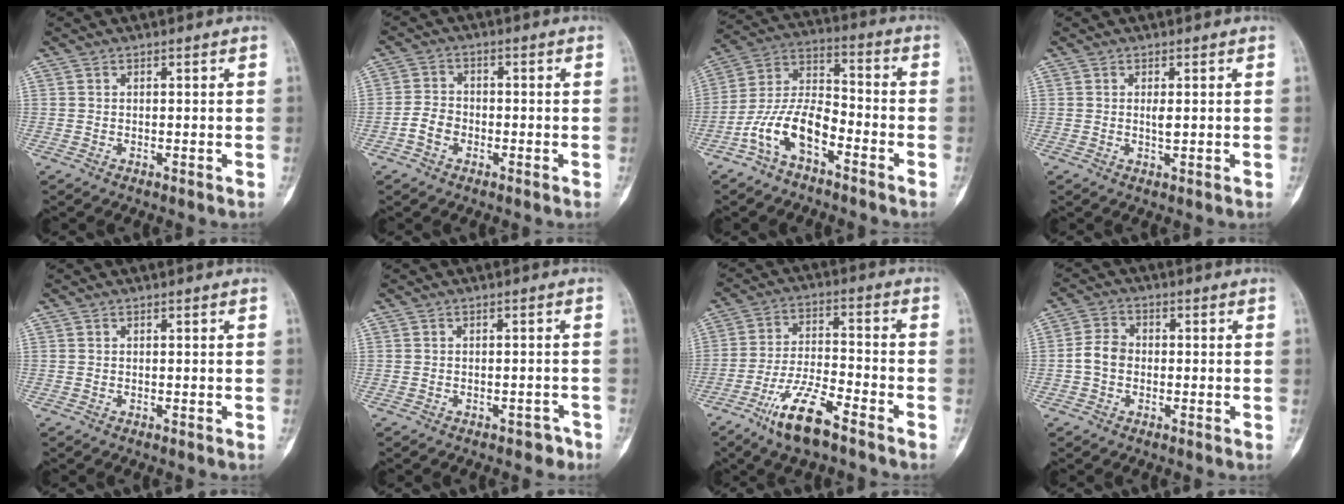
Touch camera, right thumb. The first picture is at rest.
{"total": 4.1, "force": [-1.7, 3.0, 2.2], "torque": [-0.034, 0.016, -0.037]}
{"total": 11.7, "force": [-5.9, 5.6, 8.4], "torque": [-0.161, 0.062, -0.118]}
{"total": 1.6, "force": [0.2, 0.4, 1.5], "torque": [-0.029, -0.002, 0.006]}
{"total": 0.0}
{"total": 2.8, "force": [-2.0, 1.6, 0.9], "torque": [-0.004, 0.020, -0.021]}
{"total": 11.4, "force": [-7.5, 2.9, 8.1], "torque": [-0.160, 0.037, -0.141]}
{"total": 4.7, "force": [-0.7, 3.6, 2.8], "torque": [-0.047, 0.015, -0.022]}